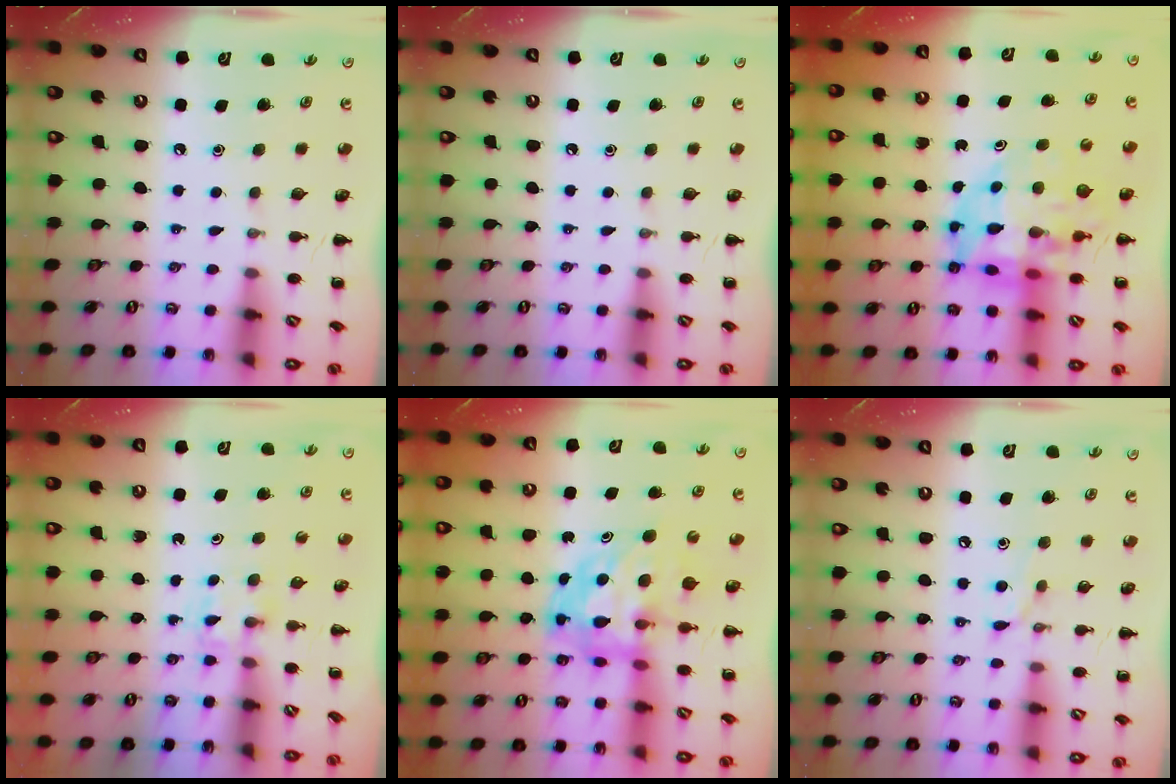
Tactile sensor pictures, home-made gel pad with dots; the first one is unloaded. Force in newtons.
{"total": 0.0}
{"total": 12.1, "press": 11.6, "slide": 3.5}
{"total": 2.4, "press": 2.3, "slide": 0.9}
{"total": 6.5, "press": 6.3, "slide": 1.7}
{"total": 6.0, "press": 5.7, "slide": 1.8}